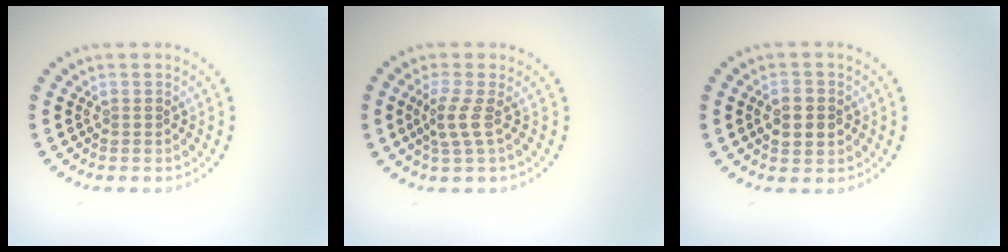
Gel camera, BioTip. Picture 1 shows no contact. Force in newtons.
{"total": 2.1, "press": 1.5, "slide": 1.5}
{"total": 3.0, "press": 3.0, "slide": 0.0}